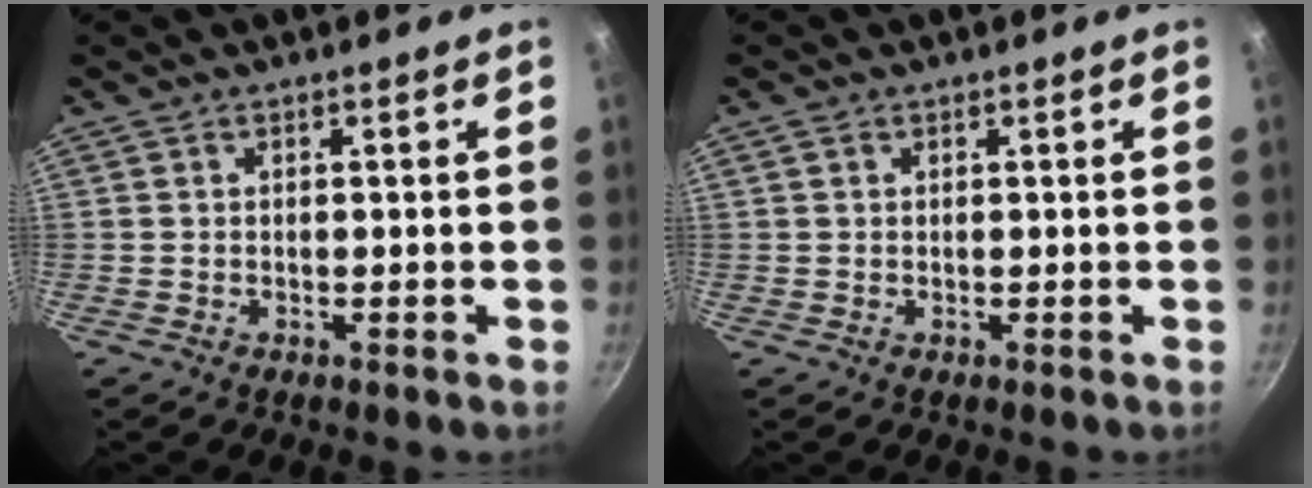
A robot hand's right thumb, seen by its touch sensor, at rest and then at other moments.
{"total": 0.8, "force": [0.4, 0.6, 0.3], "torque": [-0.005, 0.001, 0.005]}